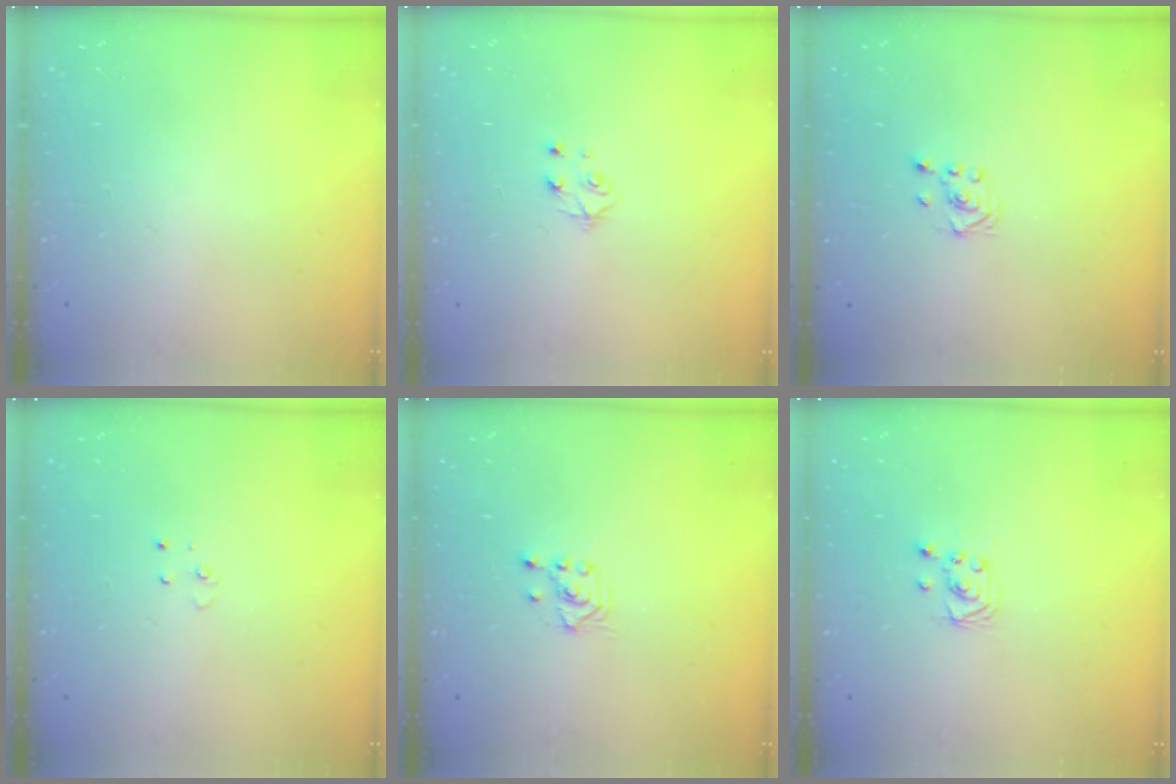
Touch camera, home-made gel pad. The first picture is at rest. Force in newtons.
{"total": 4.5, "press": 4.5, "slide": 0.4}
{"total": 2.3, "press": 2.2, "slide": 0.7}
{"total": 3.0, "press": 2.9, "slide": 0.3}
{"total": 2.5, "press": 2.4, "slide": 0.9}
{"total": 2.3, "press": 2.2, "slide": 0.3}